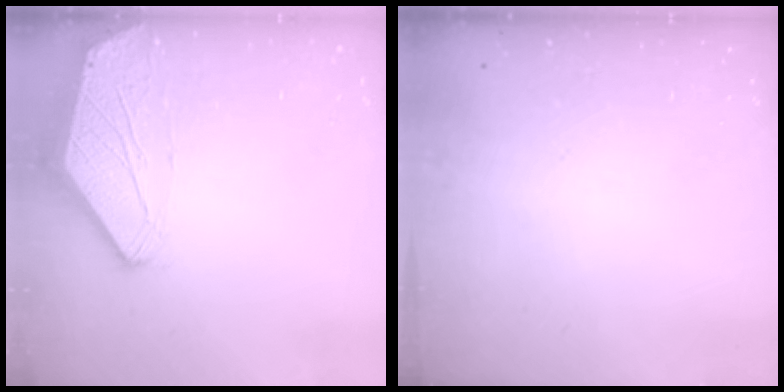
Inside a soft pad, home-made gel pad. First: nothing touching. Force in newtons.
{"total": 0.0}